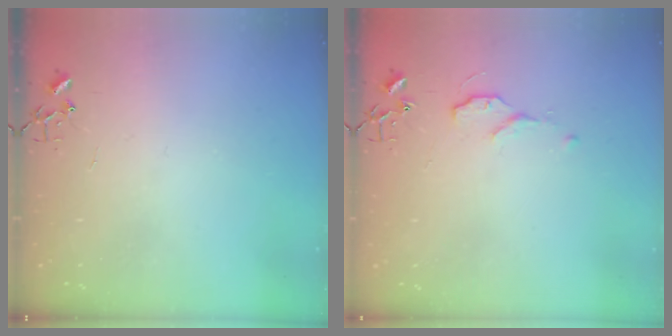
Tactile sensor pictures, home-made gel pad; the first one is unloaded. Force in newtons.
{"total": 6.9, "press": 6.8, "slide": 0.9}